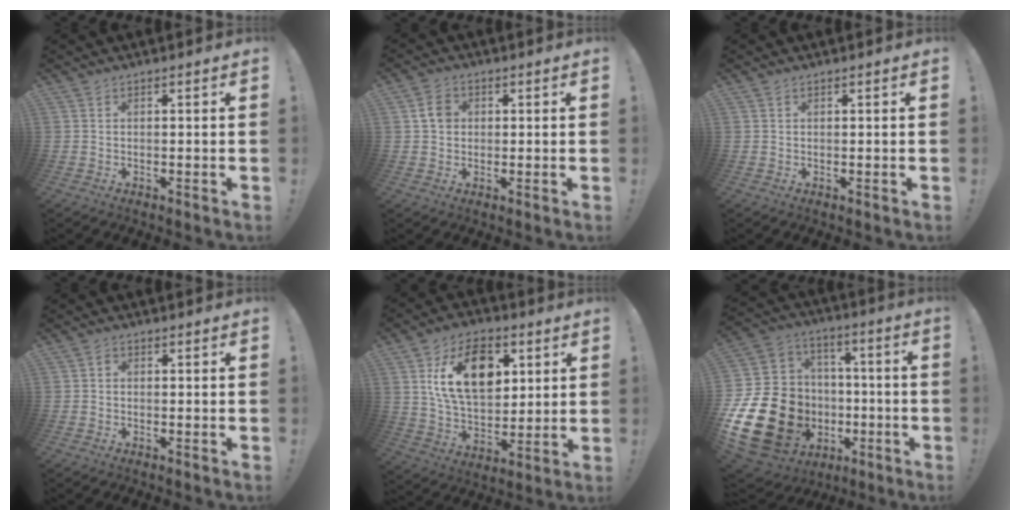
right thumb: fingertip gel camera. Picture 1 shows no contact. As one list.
[{"total": 4.7, "force": [0.6, 3.9, 2.6], "torque": [-0.037, 0.007, 0.012]}, {"total": 0.0}, {"total": 1.0, "force": [-0.7, 0.6, 0.4], "torque": [-0.014, 0.007, -0.011]}, {"total": 18.7, "force": [6.8, 12.3, 12.2], "torque": [-0.193, -0.014, 0.124]}, {"total": 26.3, "force": [-7.1, 20.6, 14.8], "torque": [-0.298, 0.041, -0.059]}]